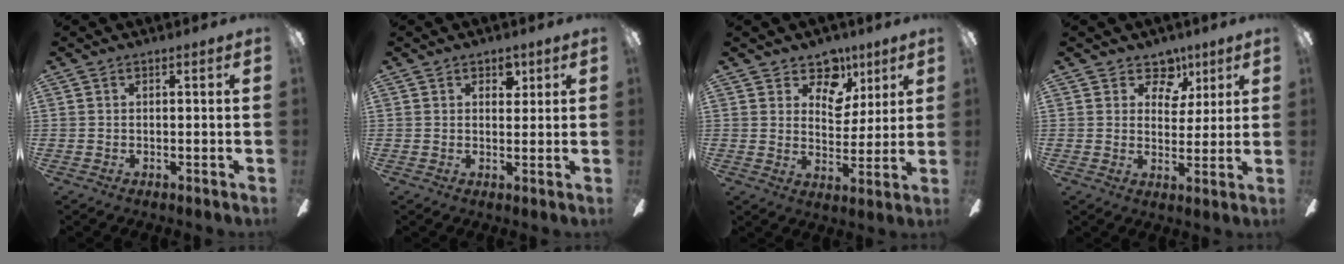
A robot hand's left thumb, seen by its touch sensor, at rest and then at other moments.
{"total": 3.4, "force": [2.1, 2.0, 1.7], "torque": [-0.004, -0.007, 0.031]}
{"total": 10.2, "force": [5.9, 7.3, 4.1], "torque": [-0.050, -0.034, 0.108]}
{"total": 8.0, "force": [4.6, 5.8, 3.0], "torque": [-0.030, -0.023, 0.081]}